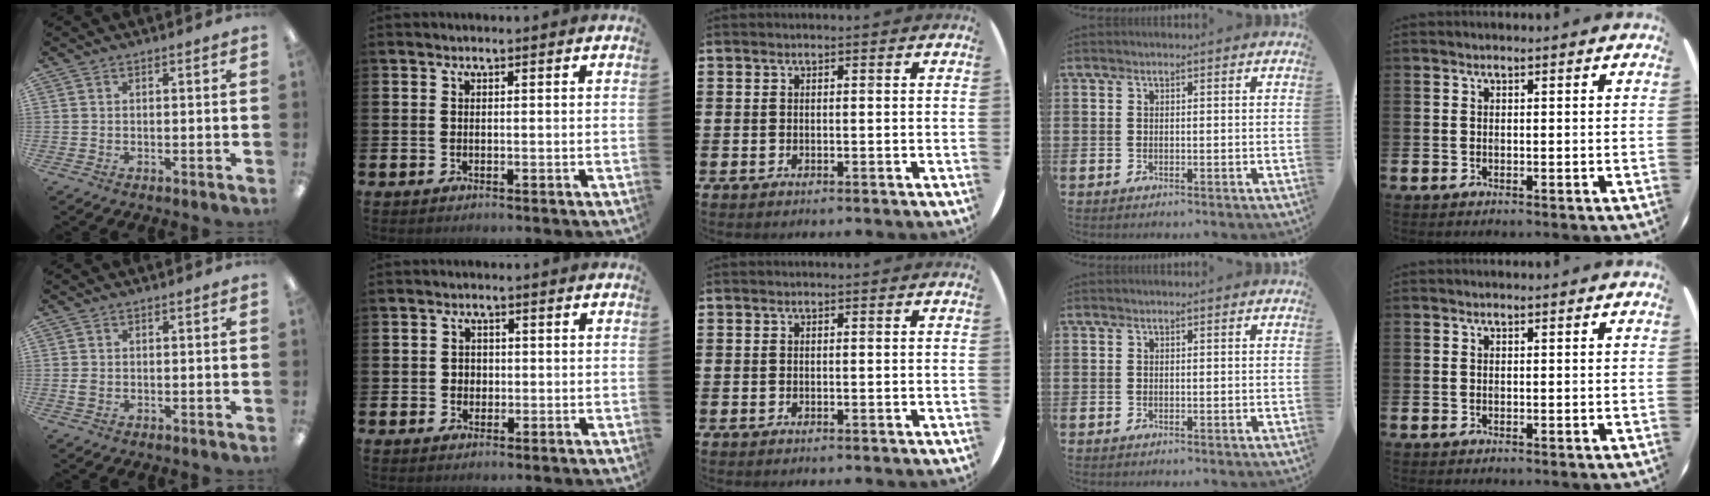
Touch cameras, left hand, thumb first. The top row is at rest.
{"thumb": {"total": 1.3, "force": [-0.1, 0.9, 0.9], "torque": [-0.018, 0.003, -0.002]}, "index": {"total": 1.8, "force": [0.2, 1.7, 0.5], "torque": [0.007, 0.002, -0.004]}}